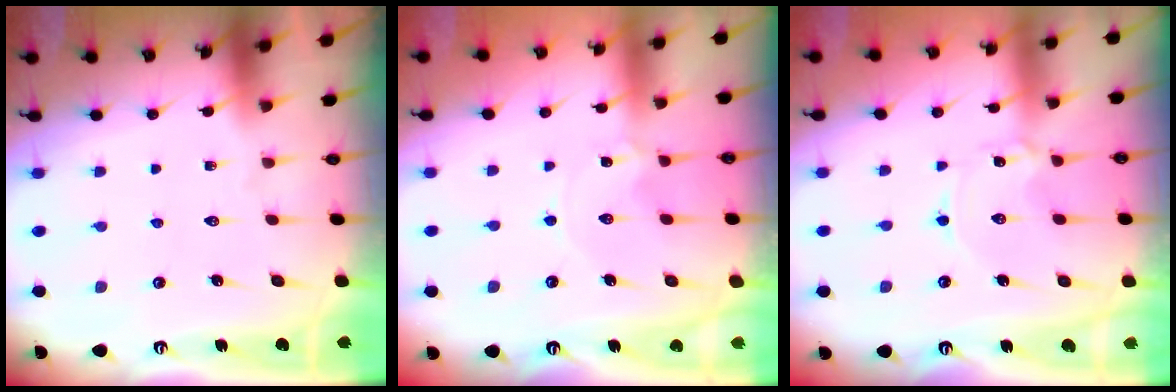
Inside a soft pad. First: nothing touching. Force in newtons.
{"total": 0.0}
{"total": 0.9, "press": 0.9, "slide": 0.1}